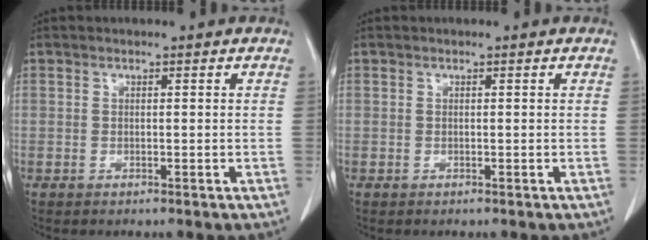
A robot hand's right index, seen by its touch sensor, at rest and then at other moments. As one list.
[{"total": 0.0}]